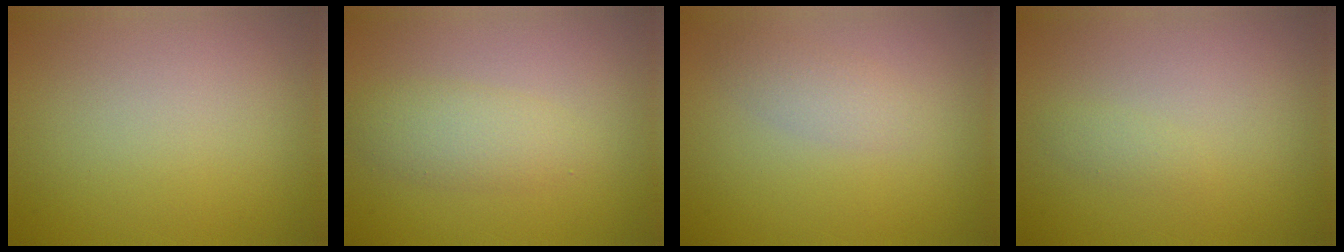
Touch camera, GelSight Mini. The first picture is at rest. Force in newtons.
{"total": 2.6, "press": 2.6, "slide": 0.2}
{"total": 1.6, "press": 1.6, "slide": 0.1}
{"total": 0.8, "press": 0.7, "slide": 0.1}